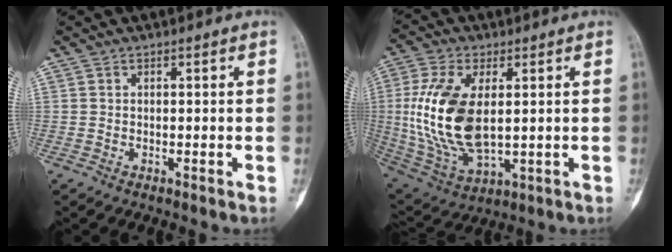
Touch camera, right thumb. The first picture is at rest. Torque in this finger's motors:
{"motor_torque": [2.26, 1.69, 1.30, -1.47, 0.48]}